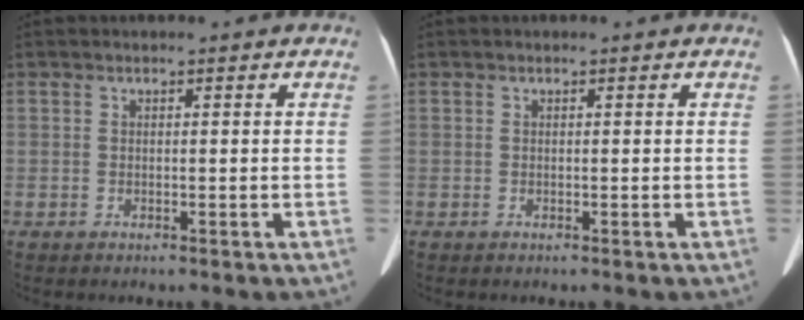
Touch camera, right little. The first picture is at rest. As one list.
[{"total": 0.0}]